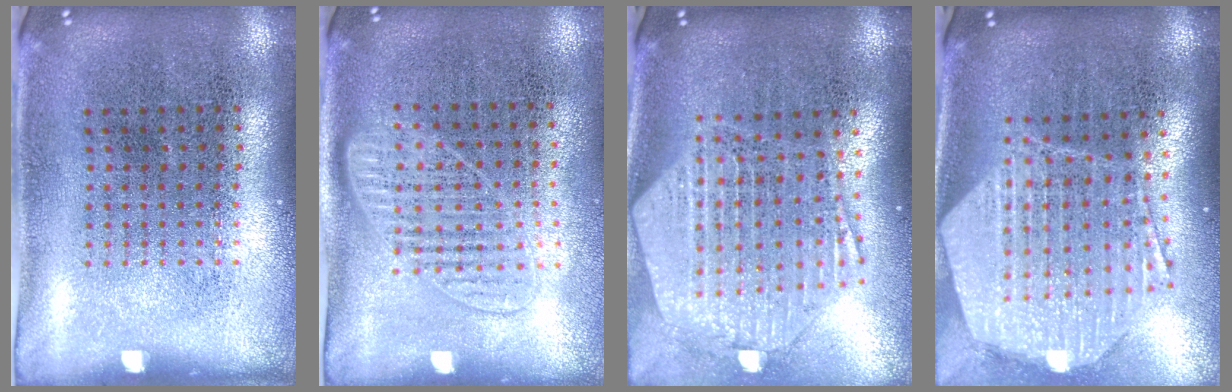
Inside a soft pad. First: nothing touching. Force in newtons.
{"total": 1.2, "press": 1.1, "slide": 0.4}
{"total": 2.8, "press": 2.3, "slide": 1.6}
{"total": 2.9, "press": 2.3, "slide": 1.7}